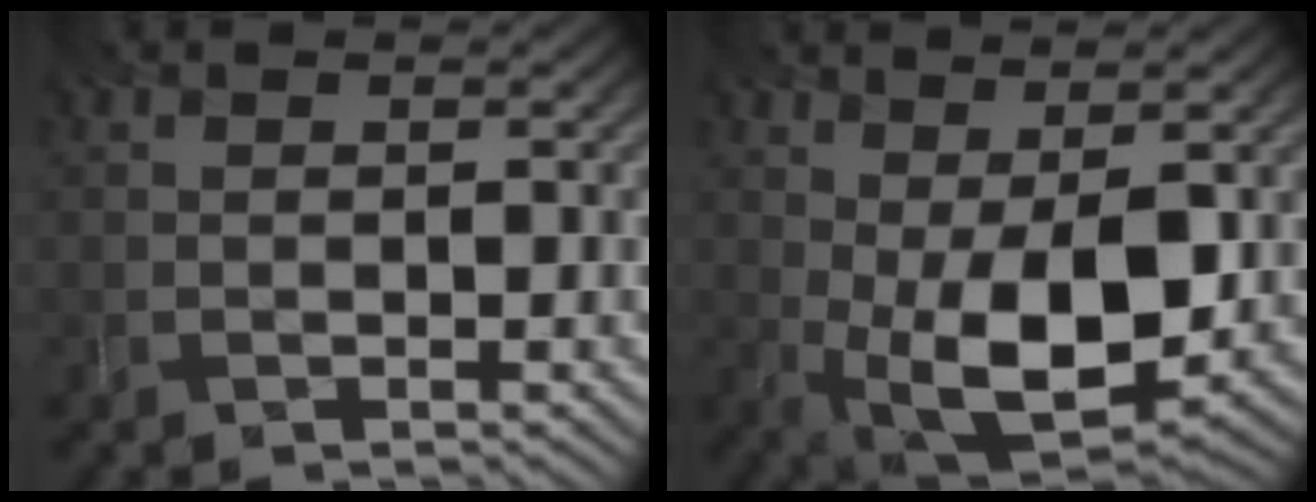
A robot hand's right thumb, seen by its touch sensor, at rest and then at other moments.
{"total": 11.0, "force": [-0.5, 5.3, 9.6], "torque": [-0.188, -0.012, -0.001]}